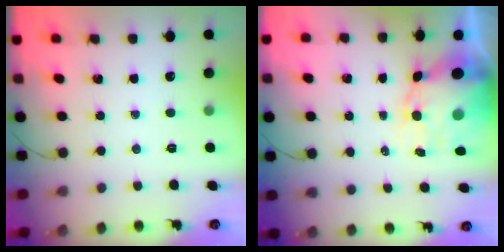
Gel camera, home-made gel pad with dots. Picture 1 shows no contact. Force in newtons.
{"total": 8.2, "press": 7.7, "slide": 2.7}